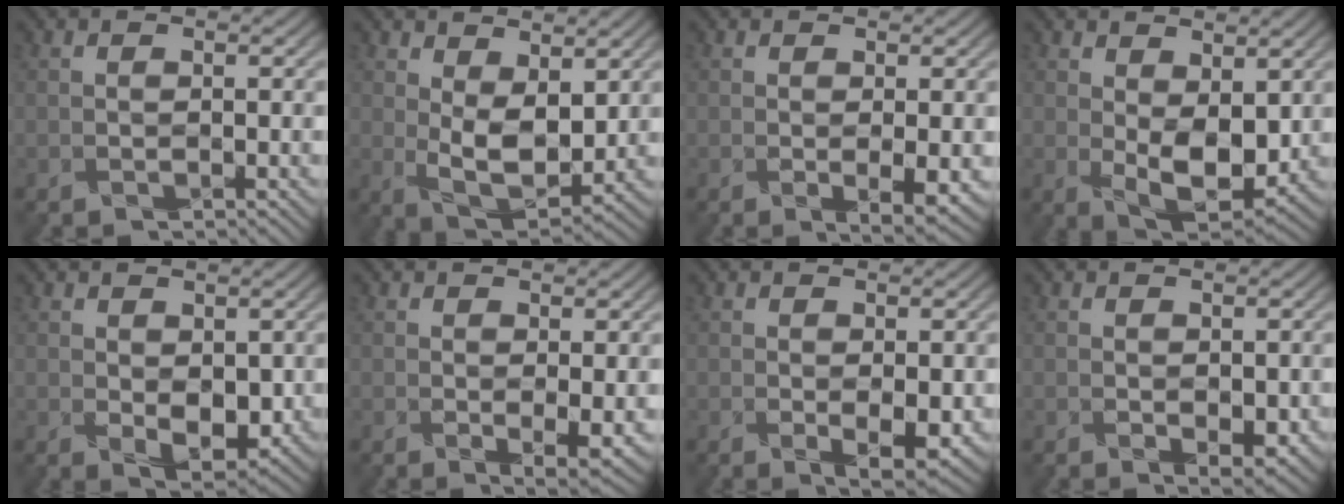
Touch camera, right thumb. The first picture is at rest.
{"total": 6.2, "force": [1.9, 3.2, 4.9], "torque": [-0.108, -0.012, 0.042]}
{"total": 2.5, "force": [-0.3, 0.5, 2.5], "torque": [-0.047, -0.006, 0.004]}
{"total": 6.1, "force": [0.9, 3.3, 5.0], "torque": [-0.101, -0.016, 0.030]}
{"total": 2.9, "force": [0.3, 1.8, 2.3], "torque": [-0.046, -0.016, 0.020]}
{"total": 2.3, "force": [0.2, 0.5, 2.3], "torque": [-0.047, -0.011, 0.013]}
{"total": 2.6, "force": [-0.3, 0.7, 2.5], "torque": [-0.048, -0.009, 0.007]}
{"total": 1.6, "force": [-0.2, 0.6, 1.4], "torque": [-0.029, -0.009, 0.008]}